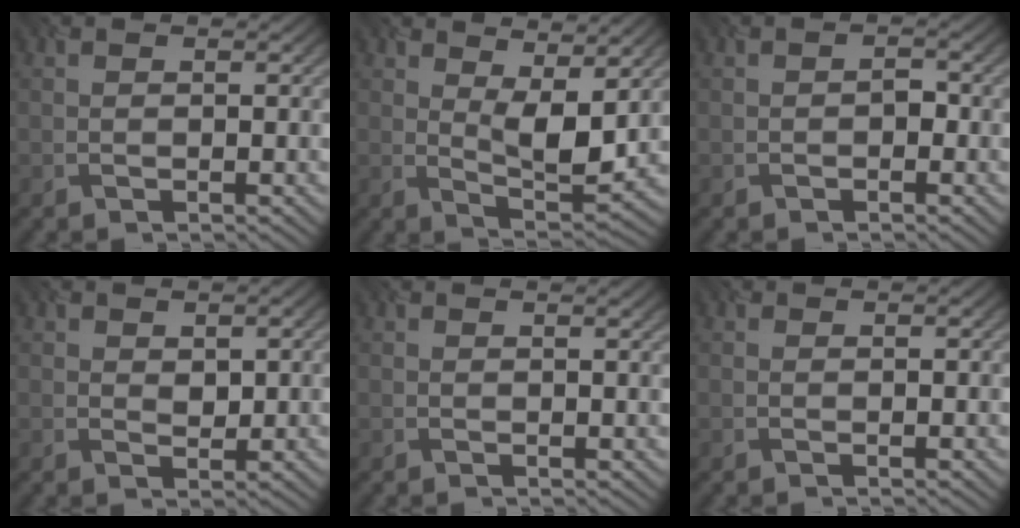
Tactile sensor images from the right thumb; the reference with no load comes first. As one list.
[{"total": 5.5, "force": [1.9, 1.8, 4.8], "torque": [-0.096, -0.005, 0.046]}, {"total": 0.9, "force": [-0.8, 0.3, 0.0], "torque": [0.000, 0.004, -0.008]}, {"total": 1.6, "force": [0.6, 1.2, 0.9], "torque": [-0.020, 0.003, 0.023]}, {"total": 1.0, "force": [0.6, 0.1, 0.8], "torque": [-0.007, 0.007, 0.009]}, {"total": 0.0}]